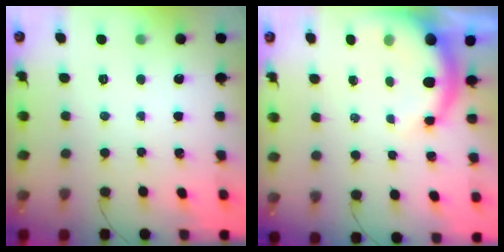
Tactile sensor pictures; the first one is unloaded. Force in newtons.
{"total": 7.3, "press": 7.2, "slide": 0.7}